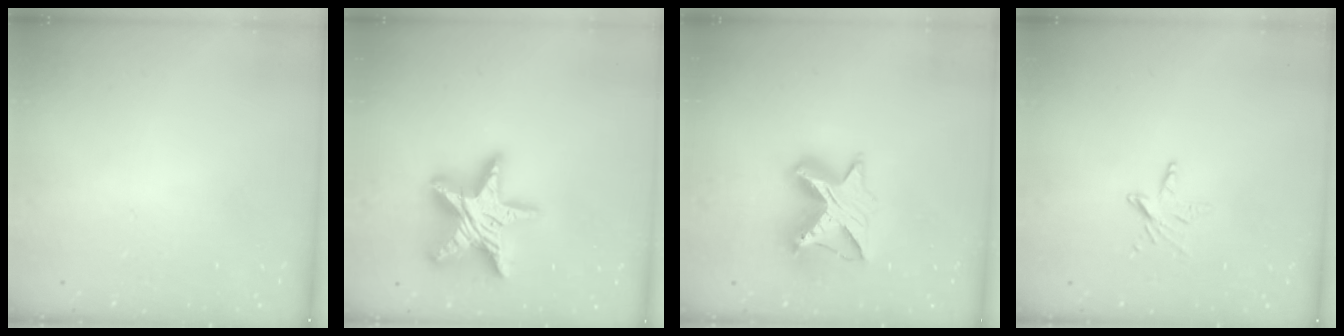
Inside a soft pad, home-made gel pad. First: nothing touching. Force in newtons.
{"total": 21.2, "press": 21.1, "slide": 1.9}
{"total": 11.5, "press": 11.4, "slide": 0.7}
{"total": 5.1, "press": 5.1, "slide": 0.5}